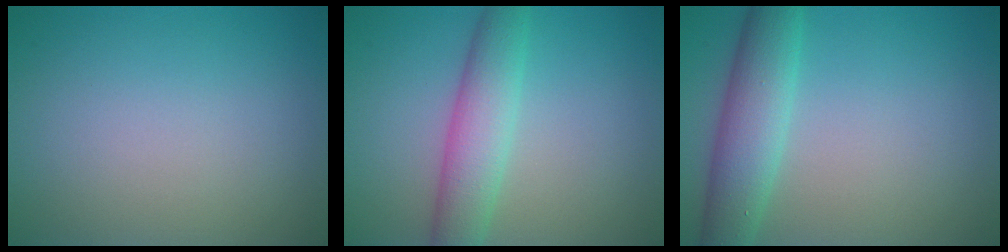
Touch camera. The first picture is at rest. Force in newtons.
{"total": 4.6, "press": 4.6, "slide": 0.1}
{"total": 4.9, "press": 4.9, "slide": 0.1}